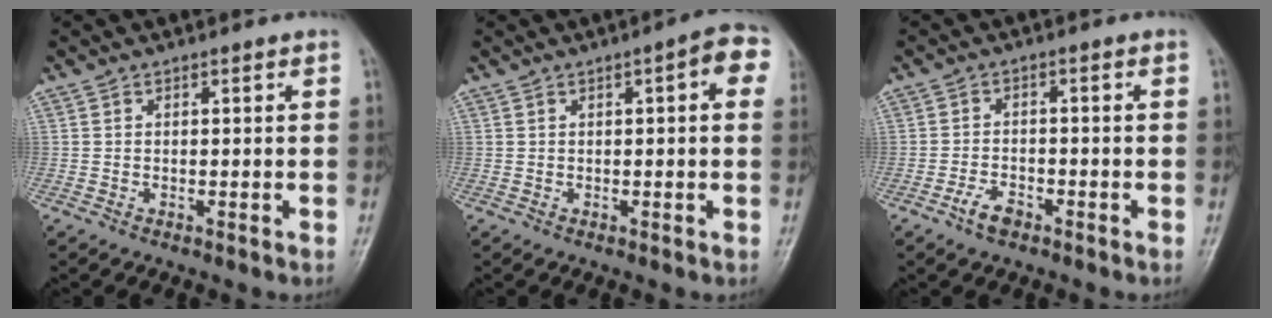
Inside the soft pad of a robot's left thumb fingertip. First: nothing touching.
{"total": 6.2, "force": [1.7, 1.9, 5.6], "torque": [-0.060, 0.015, 0.012]}
{"total": 3.3, "force": [-2.3, 1.7, 1.7], "torque": [-0.033, 0.015, -0.042]}